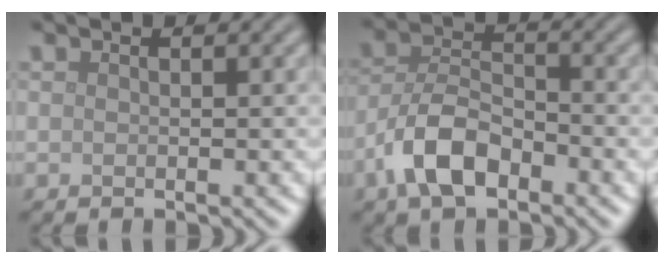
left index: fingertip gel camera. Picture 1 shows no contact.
{"total": 5.8, "force": [-3.1, 3.0, 3.9], "torque": [-0.073, 0.006, -0.068]}